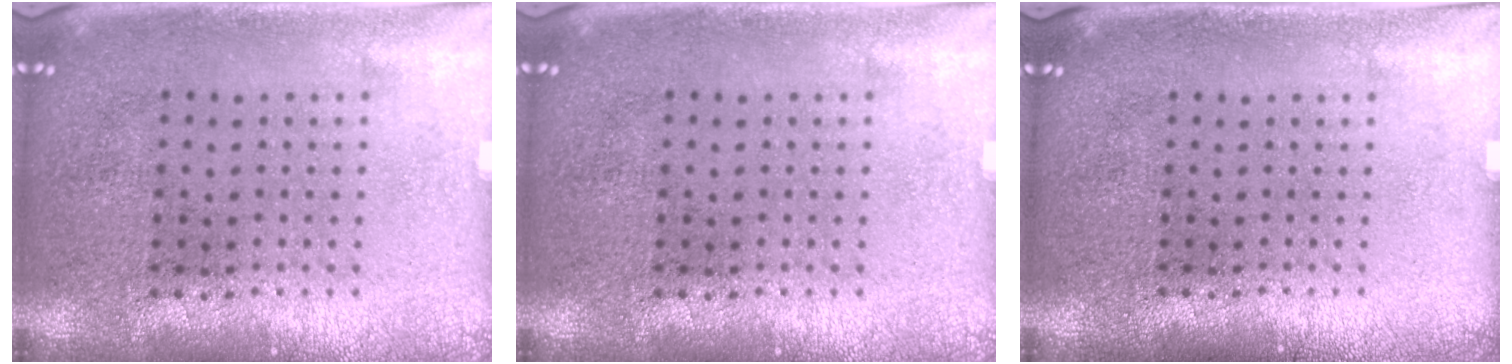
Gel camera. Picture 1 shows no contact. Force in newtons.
{"total": 0.0}
{"total": 0.0}